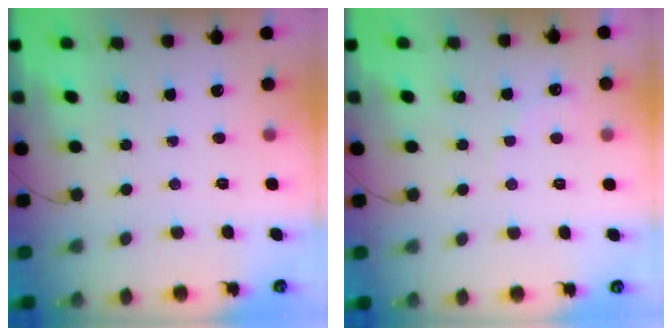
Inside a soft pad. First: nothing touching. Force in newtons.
{"total": 5.6, "press": 5.4, "slide": 1.4}